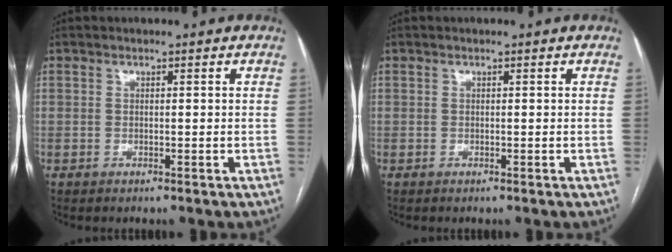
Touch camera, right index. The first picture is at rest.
{"total": 0.0}